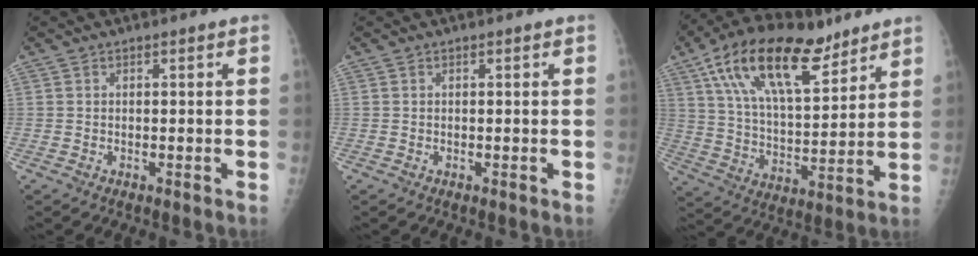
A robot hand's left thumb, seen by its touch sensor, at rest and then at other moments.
{"total": 0.0}
{"total": 21.3, "force": [12.4, 9.3, 14.6], "torque": [-0.235, -0.033, 0.223]}